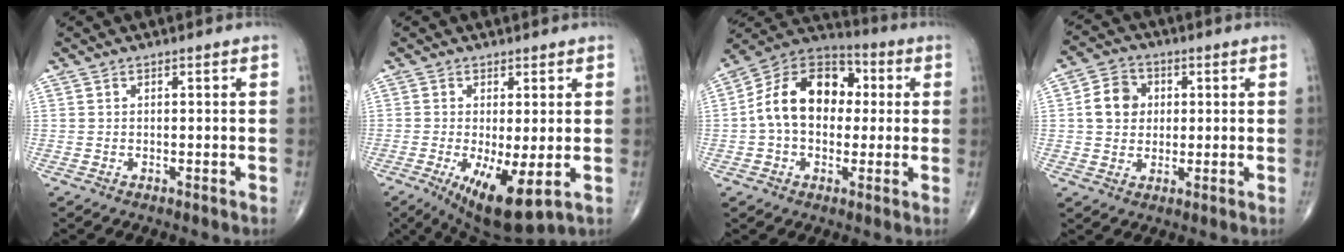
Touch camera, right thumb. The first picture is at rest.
{"total": 10.2, "force": [-2.6, 3.2, 9.3], "torque": [-0.155, -0.025, -0.031]}
{"total": 16.2, "force": [1.0, 11.4, 11.5], "torque": [-0.167, 0.036, 0.005]}
{"total": 7.5, "force": [1.0, 6.4, 3.8], "torque": [-0.048, 0.006, 0.011]}